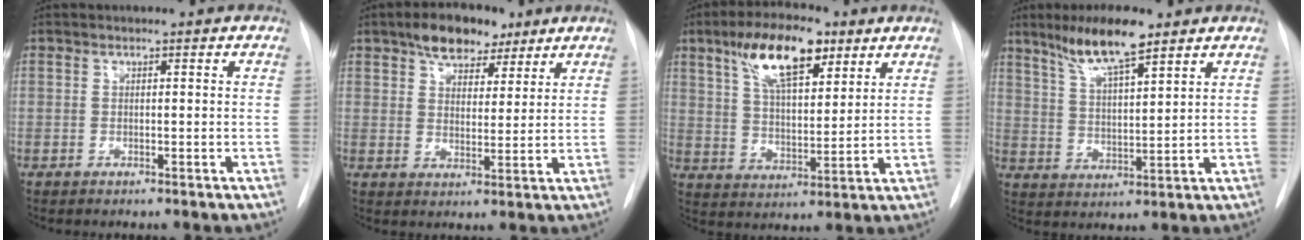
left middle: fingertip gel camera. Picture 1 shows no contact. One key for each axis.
{"total": 8.2, "fx": 5.6, "fy": 4.2, "fz": 4.2, "tx": -0.065, "ty": 0.015, "tz": 0.093}
{"total": 12.7, "fx": 7.2, "fy": 4.2, "fz": 9.6, "tx": -0.173, "ty": 0.016, "tz": 0.129}
{"total": 9.5, "fx": 6.8, "fy": 1.1, "fz": 6.5, "tx": -0.123, "ty": 0.003, "tz": 0.125}